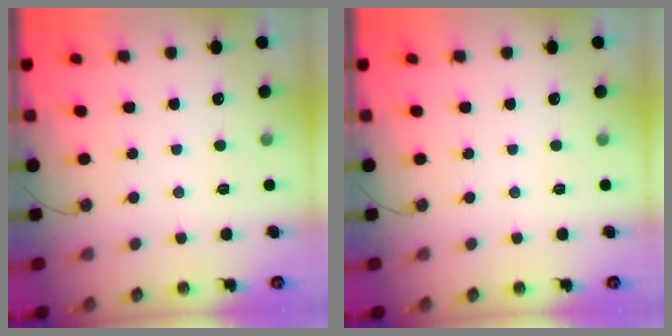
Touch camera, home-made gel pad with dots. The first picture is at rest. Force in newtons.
{"total": 0.0}